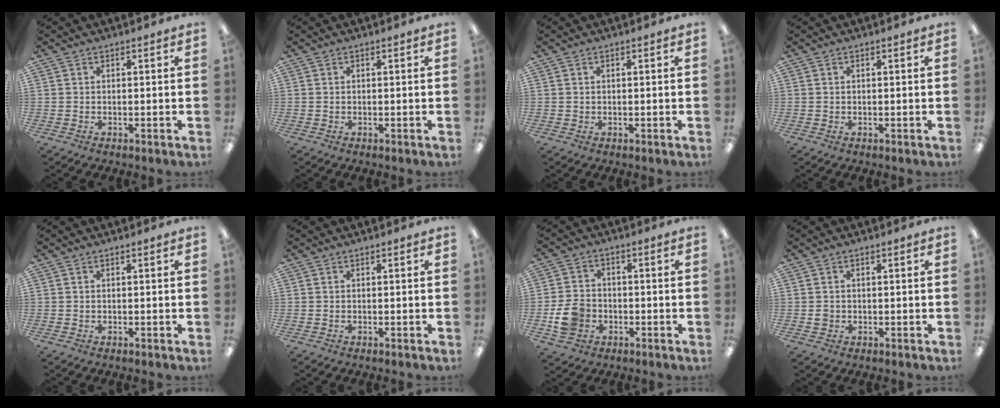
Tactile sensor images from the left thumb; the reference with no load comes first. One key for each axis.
{"total": 0.0}
{"total": 0.0}
{"total": 0.0}
{"total": 0.0}
{"total": 0.0}
{"total": 7.6, "fx": -2.3, "fy": 6.1, "fz": 3.9, "tx": -0.081, "ty": 0.012, "tz": -0.042}
{"total": 1.3, "fx": 0.0, "fy": 1.2, "fz": 0.5, "tx": -0.003, "ty": 0.002, "tz": -0.004}